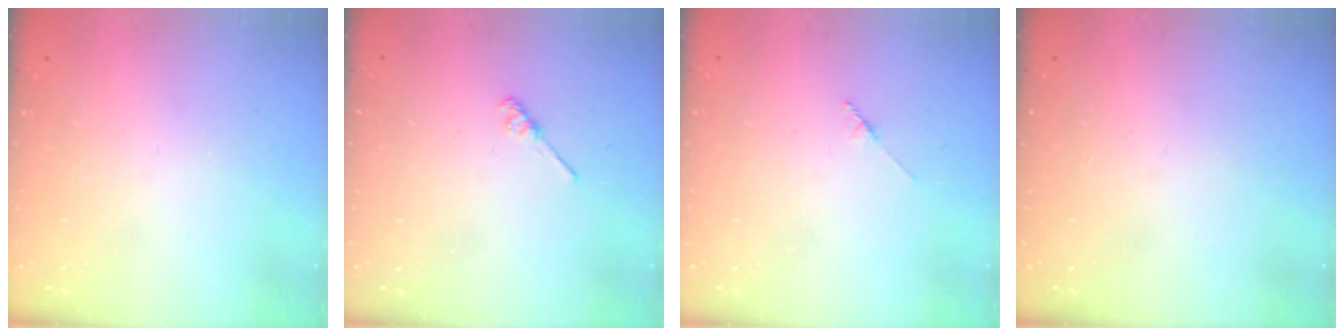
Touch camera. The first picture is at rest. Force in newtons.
{"total": 2.7, "press": 2.7, "slide": 0.4}
{"total": 1.7, "press": 1.6, "slide": 0.2}
{"total": 0.0}